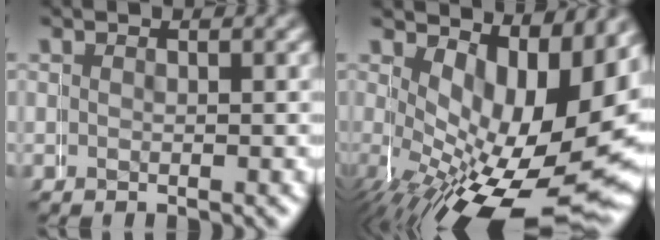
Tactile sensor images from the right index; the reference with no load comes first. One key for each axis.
{"total": 13.1, "fx": -1.7, "fy": 6.6, "fz": 11.2, "tx": -0.165, "ty": -0.045, "tz": -0.002}